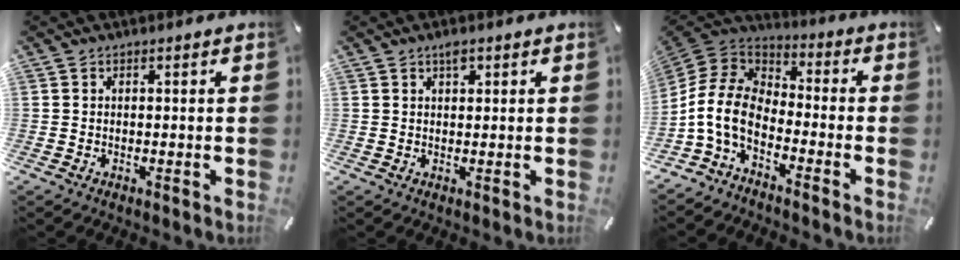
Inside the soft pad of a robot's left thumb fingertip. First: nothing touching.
{"total": 1.8, "force": [1.1, 1.0, 1.1], "torque": [-0.017, -0.001, 0.017]}
{"total": 11.8, "force": [-6.2, 7.2, 7.1], "torque": [-0.174, 0.017, -0.125]}